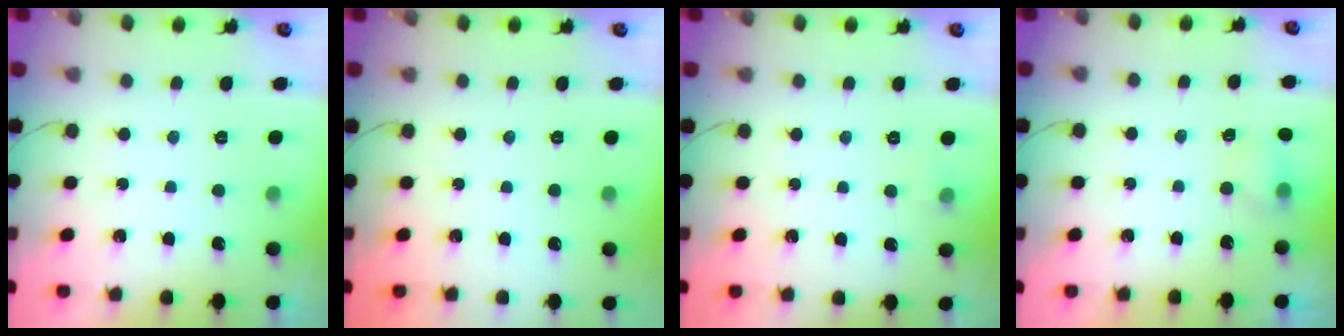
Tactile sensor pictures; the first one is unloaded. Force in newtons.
{"total": 0.0}
{"total": 7.1, "press": 2.9, "slide": 6.5}
{"total": 4.4, "press": 4.1, "slide": 1.4}